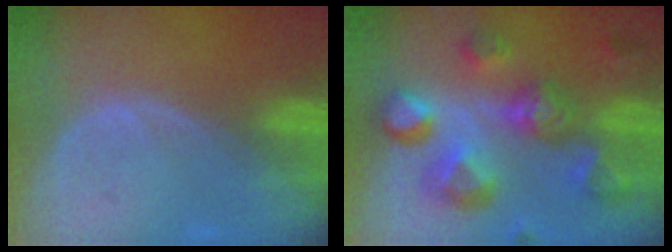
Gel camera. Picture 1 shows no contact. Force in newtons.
{"total": 11.3, "press": 10.0, "slide": 5.2}